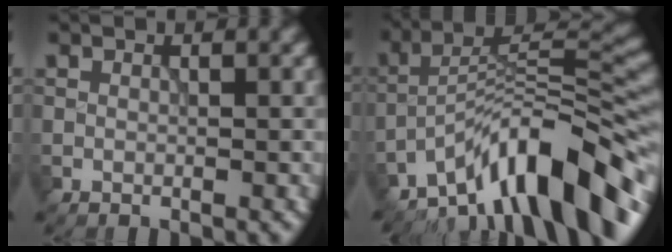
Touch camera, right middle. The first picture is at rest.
{"total": 11.9, "force": [-8.3, 3.3, 7.9], "torque": [-0.102, 0.026, -0.156]}